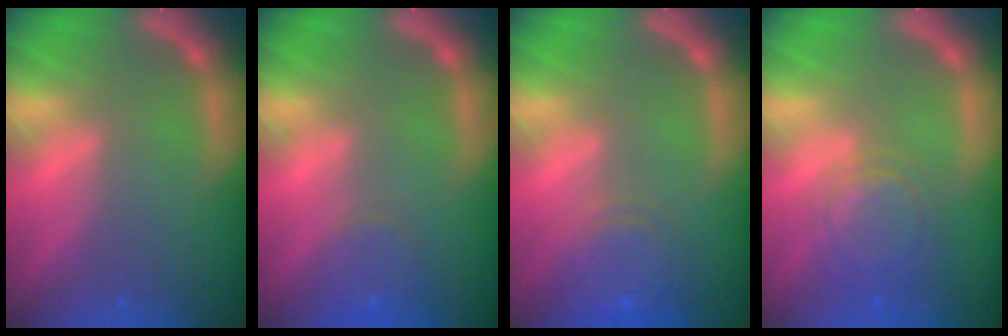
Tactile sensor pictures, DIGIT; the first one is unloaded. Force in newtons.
{"total": 2.4}
{"total": 5.1}
{"total": 5.1}